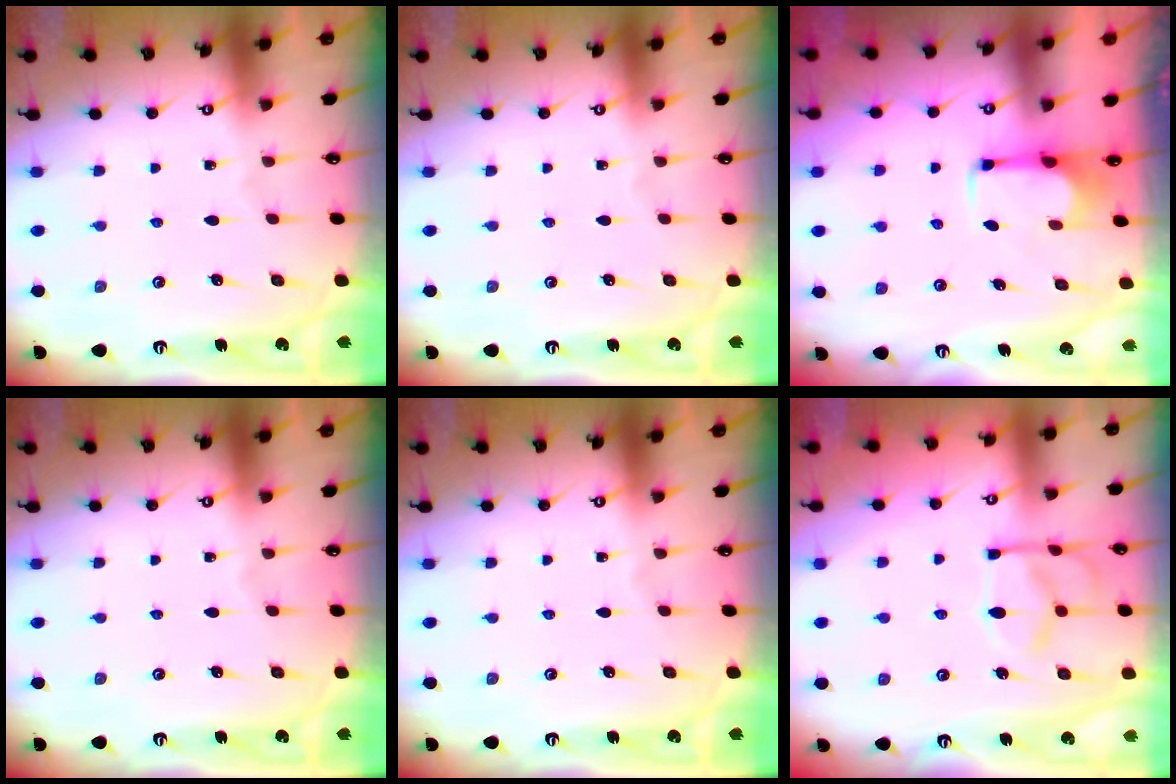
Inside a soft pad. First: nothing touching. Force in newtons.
{"total": 0.0}
{"total": 2.5, "press": 2.3, "slide": 0.9}
{"total": 0.0}
{"total": 0.0}
{"total": 8.4, "press": 8.4, "slide": 0.8}